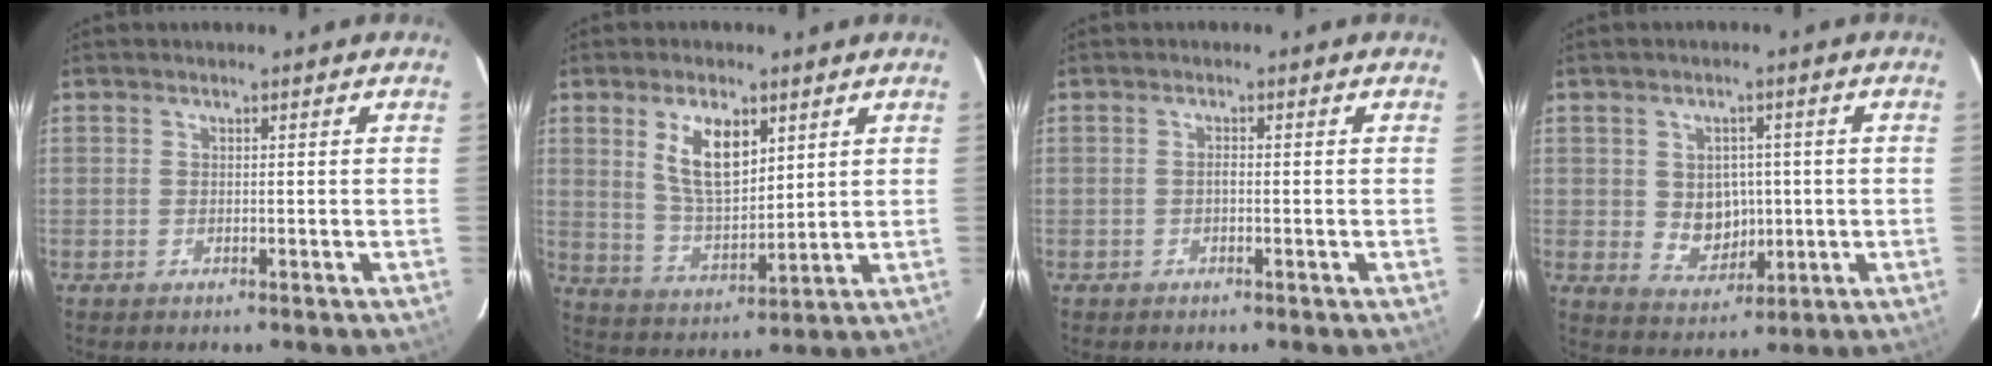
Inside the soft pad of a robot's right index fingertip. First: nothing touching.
{"total": 10.0, "force": [4.4, 4.6, 7.7], "torque": [-0.145, 0.004, 0.093]}
{"total": 0.6, "force": [-0.3, 0.2, 0.5], "torque": [-0.007, 0.005, -0.007]}
{"total": 6.8, "force": [-0.1, 5.9, 3.4], "torque": [-0.065, 0.004, 0.015]}